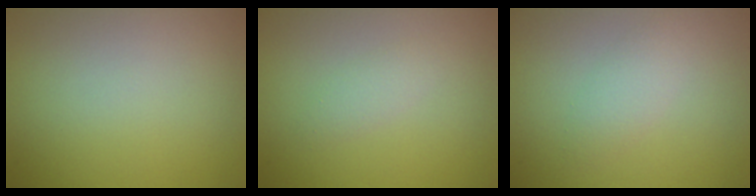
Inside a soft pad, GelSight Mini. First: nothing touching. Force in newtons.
{"total": 1.1, "press": 1.1, "slide": 0.0}
{"total": 1.8, "press": 1.8, "slide": 0.0}